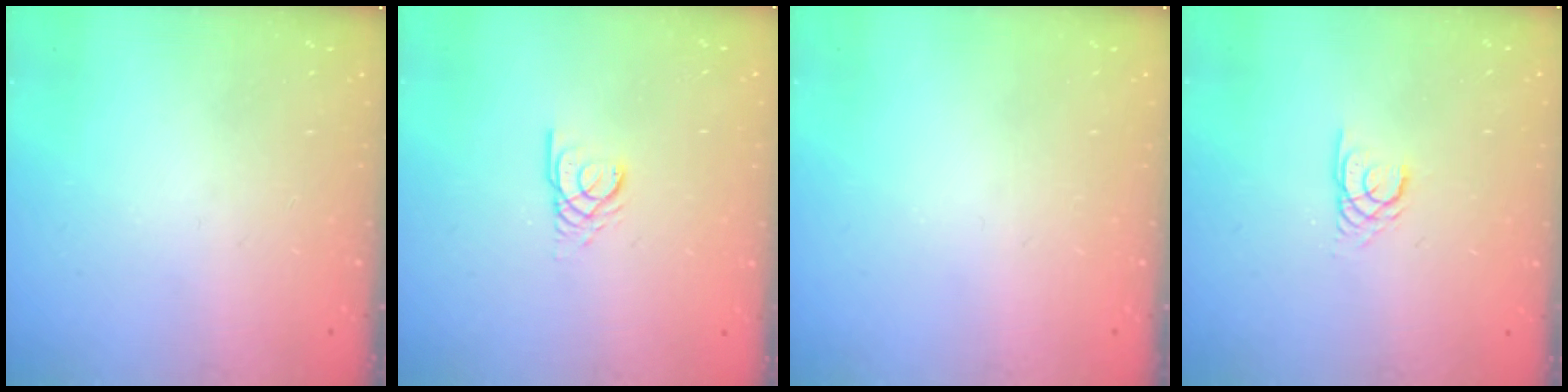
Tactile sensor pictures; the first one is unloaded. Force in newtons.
{"total": 2.6, "press": 2.6, "slide": 0.1}
{"total": 0.0}
{"total": 2.2, "press": 2.2, "slide": 0.1}